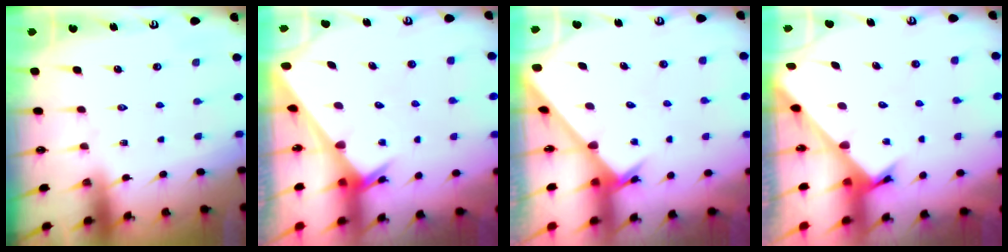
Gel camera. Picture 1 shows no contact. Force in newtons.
{"total": 3.4, "press": 3.4, "slide": 0.4}
{"total": 2.5, "press": 2.5, "slide": 0.2}
{"total": 2.6, "press": 2.6, "slide": 0.2}